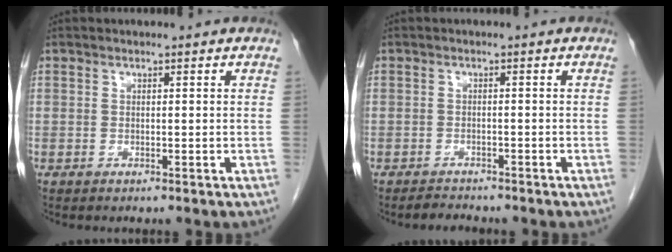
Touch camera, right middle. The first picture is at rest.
{"total": 1.9, "force": [-1.8, 0.5, 0.2], "torque": [-0.011, -0.006, -0.027]}